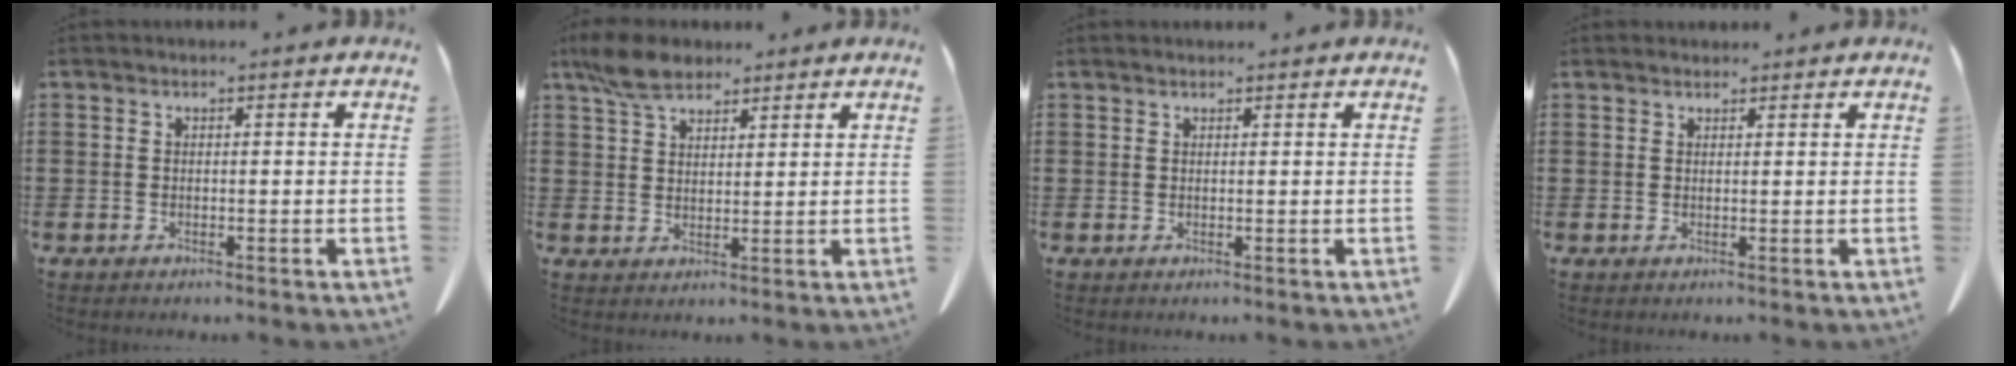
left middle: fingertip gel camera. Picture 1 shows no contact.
{"total": 6.0, "force": [4.5, 2.8, 2.9], "torque": [-0.071, 0.001, 0.085]}
{"total": 0.6, "force": [0.6, 0.2, 0.1], "torque": [-0.004, -0.002, 0.014]}
{"total": 1.3, "force": [1.3, 0.5, 0.1], "torque": [0.003, -0.004, 0.024]}